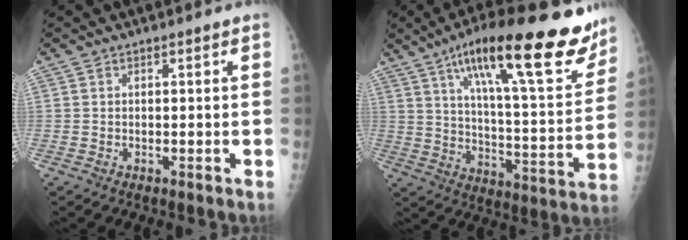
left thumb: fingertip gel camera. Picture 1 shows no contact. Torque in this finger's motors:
{"motor_torque": [0.38, 0.38, 1.56, -1.21, 0.13]}